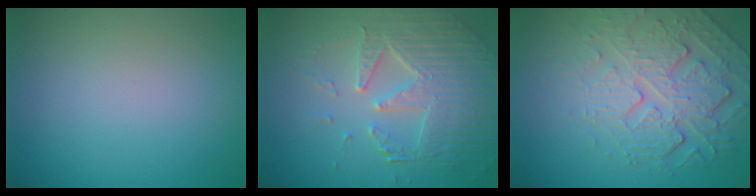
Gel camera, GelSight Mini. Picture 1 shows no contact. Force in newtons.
{"total": 6.7, "press": 5.1, "slide": 4.3}
{"total": 4.8, "press": 4.4, "slide": 1.9}